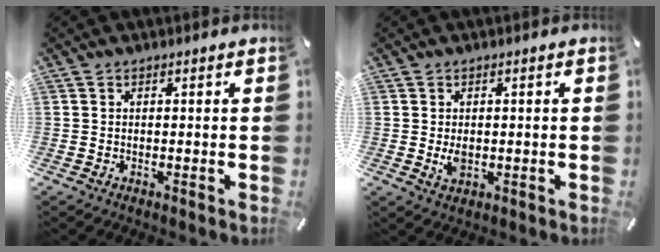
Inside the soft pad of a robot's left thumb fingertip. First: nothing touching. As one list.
[{"total": 3.0, "force": [-0.3, 1.9, 2.3], "torque": [-0.056, -0.002, -0.009]}]